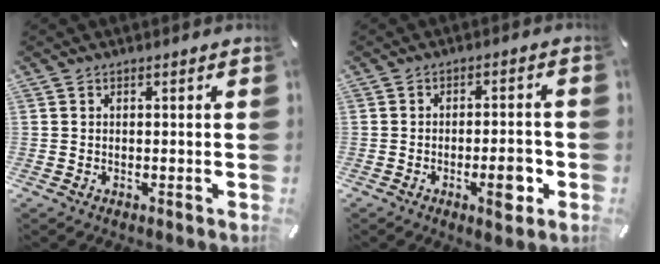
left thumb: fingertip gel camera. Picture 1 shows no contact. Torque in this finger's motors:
{"motor_torque": [0.05, 0.28, 0.01, 0.19, 0.04]}